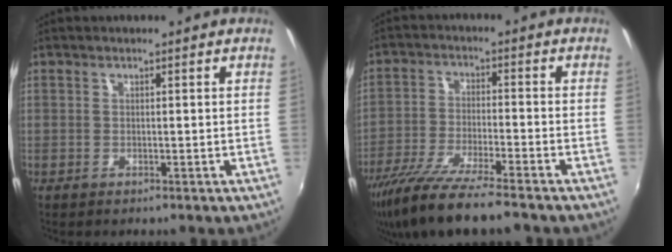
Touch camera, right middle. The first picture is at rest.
{"total": 13.5, "force": [-10.9, 0.8, 7.8], "torque": [-0.167, -0.034, -0.197]}